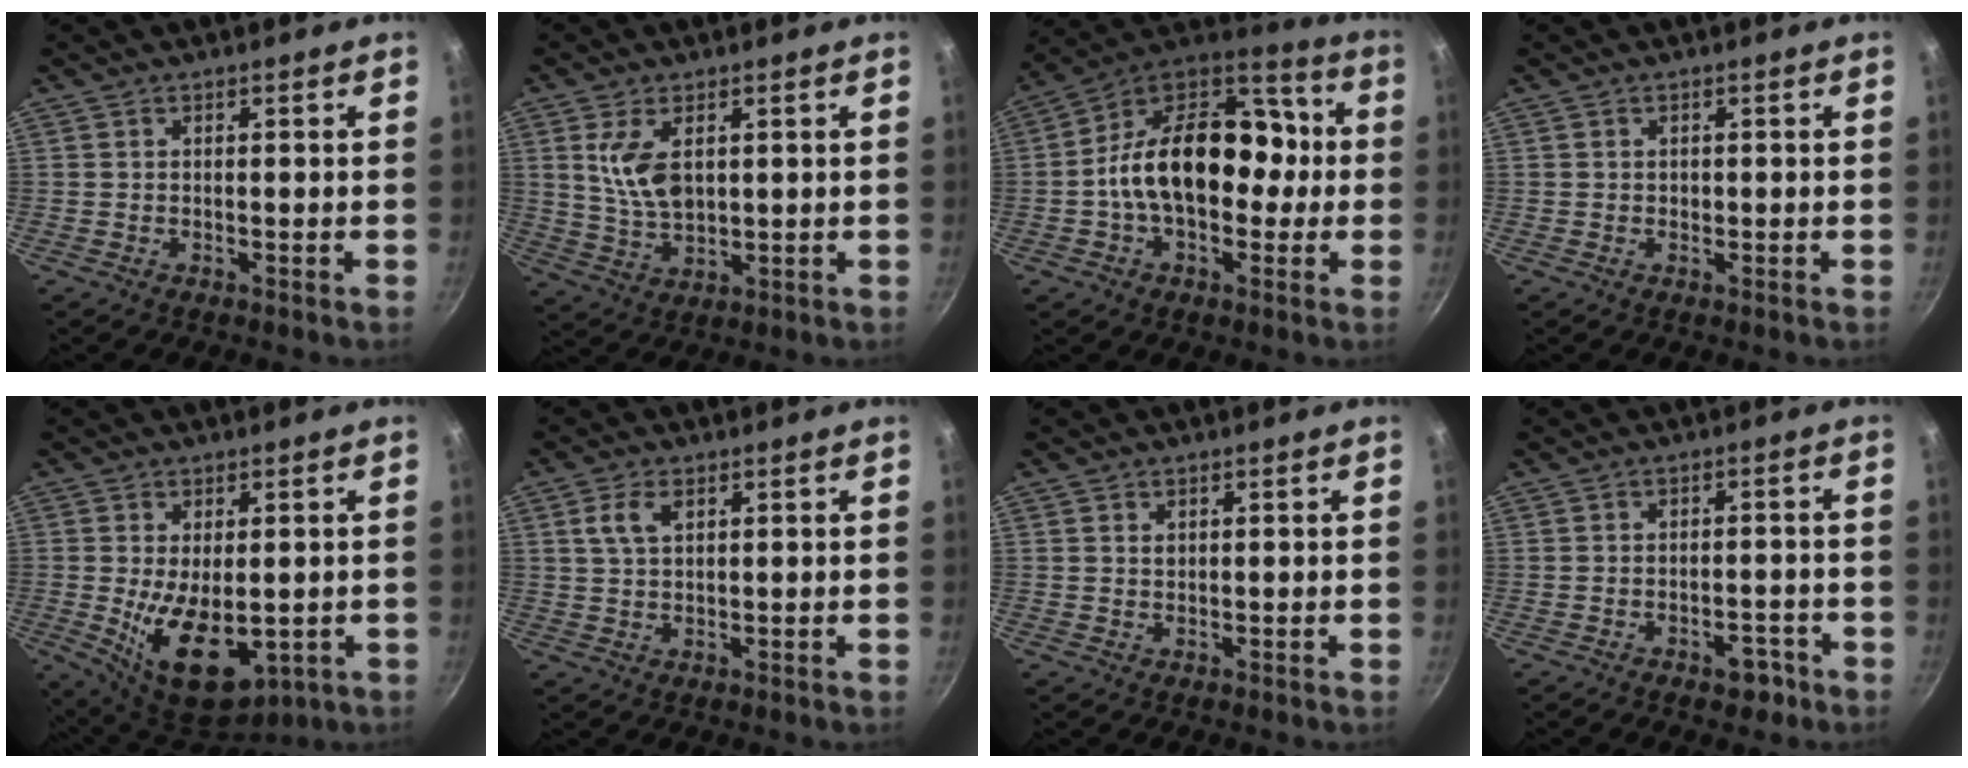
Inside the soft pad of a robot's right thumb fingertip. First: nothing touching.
{"total": 7.8, "force": [2.2, 4.2, 6.2], "torque": [-0.113, -0.012, 0.053]}
{"total": 21.6, "force": [-0.4, 13.2, 17.1], "torque": [-0.248, 0.045, -0.014]}
{"total": 0.8, "force": [0.0, 0.7, 0.4], "torque": [-0.001, 0.001, -0.001]}
{"total": 13.8, "force": [-2.5, 7.4, 11.4], "torque": [-0.179, -0.019, -0.015]}
{"total": 4.3, "force": [1.7, 2.4, 3.1], "torque": [-0.063, 0.000, 0.036]}
{"total": 1.0, "force": [0.4, 0.7, 0.5], "torque": [-0.004, -0.002, 0.008]}
{"total": 4.0, "force": [-2.4, 2.1, 2.3], "torque": [-0.018, 0.019, -0.033]}